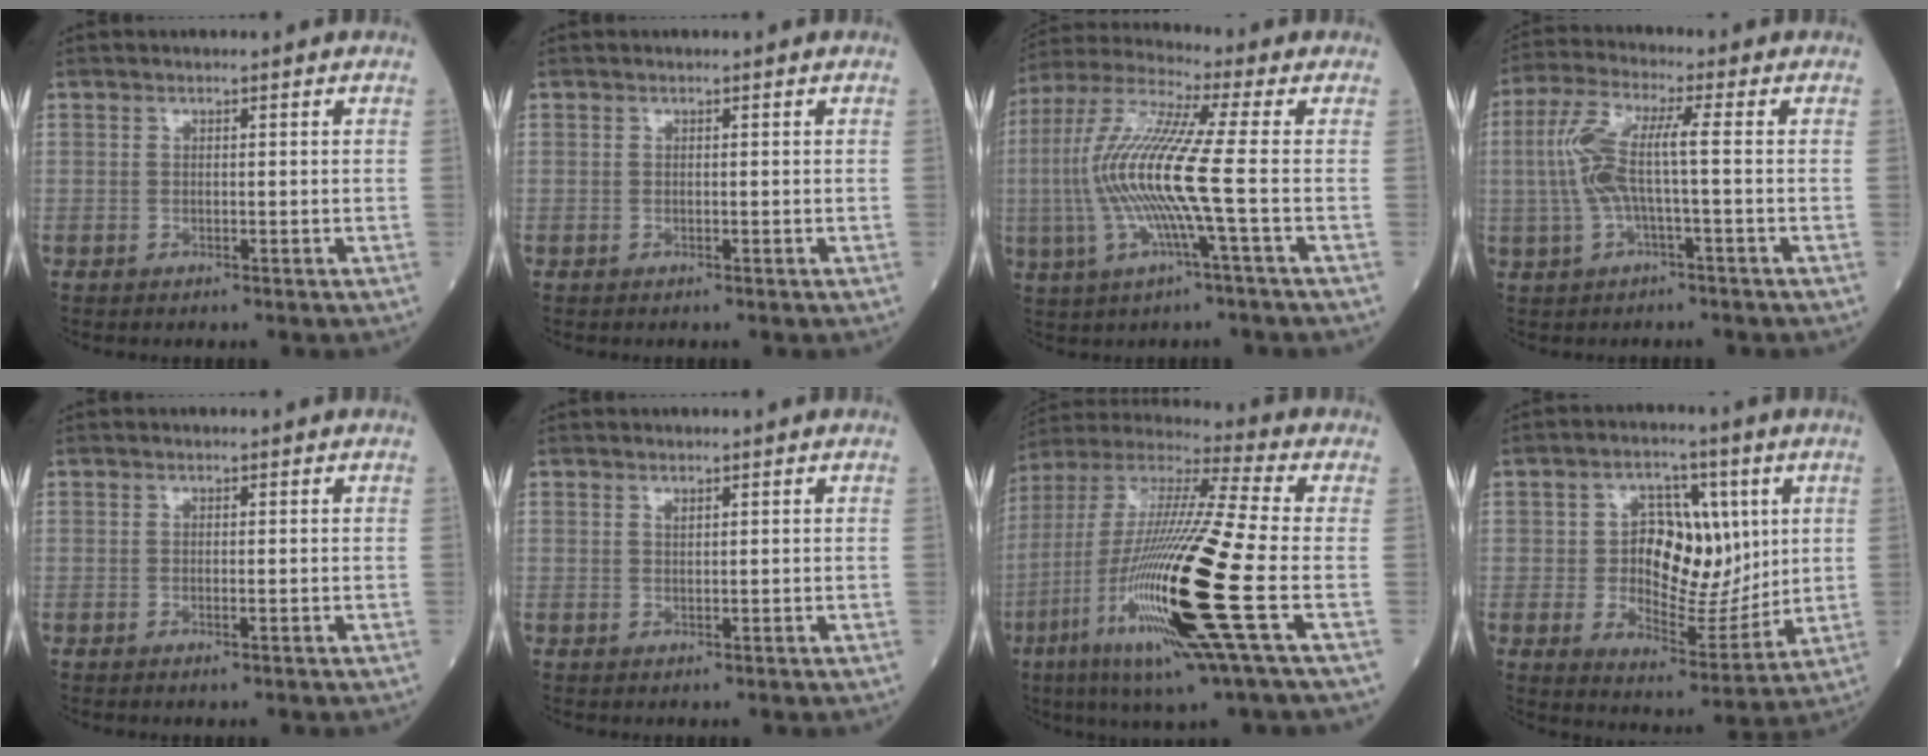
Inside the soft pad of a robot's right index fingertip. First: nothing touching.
{"total": 0.0}
{"total": 13.4, "force": [-1.8, -0.3, 13.3], "torque": [-0.285, 0.005, -0.047]}
{"total": 7.8, "force": [-0.3, 1.1, 7.7], "torque": [-0.176, 0.025, -0.010]}
{"total": 0.7, "force": [-0.2, 0.0, 0.6], "torque": [-0.014, -0.002, -0.002]}
{"total": 0.6, "force": [0.5, 0.1, 0.4], "torque": [-0.009, -0.004, 0.009]}
{"total": 24.3, "force": [-7.0, 1.0, 23.3], "torque": [-0.481, -0.038, -0.136]}
{"total": 12.2, "force": [1.9, 6.7, 10.0], "torque": [-0.154, 0.010, 0.038]}